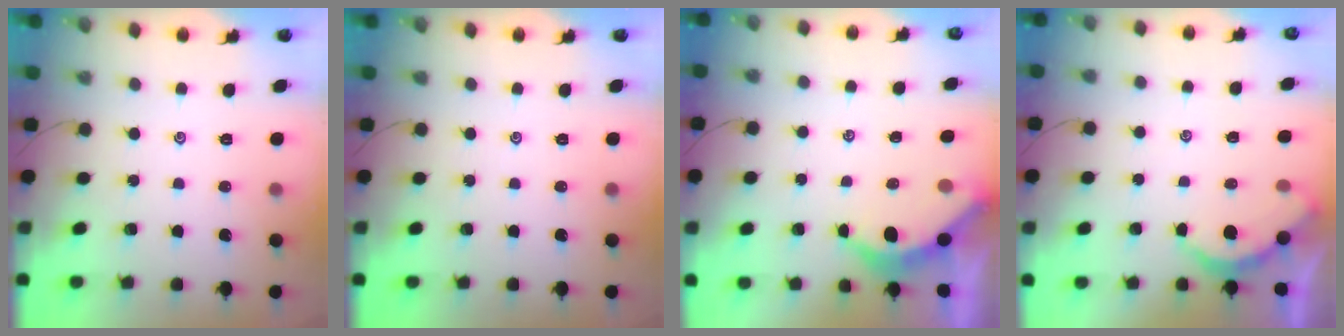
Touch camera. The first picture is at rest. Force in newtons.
{"total": 0.0}
{"total": 3.8, "press": 3.8, "slide": 0.5}
{"total": 2.3, "press": 2.3, "slide": 0.3}